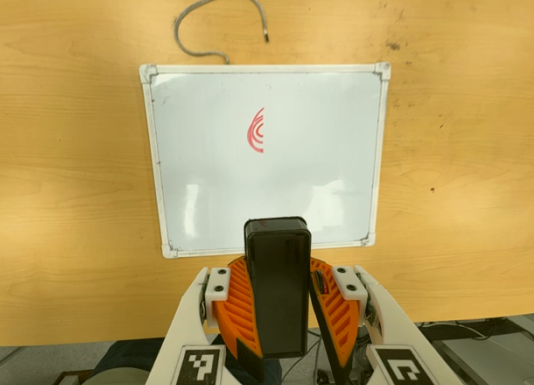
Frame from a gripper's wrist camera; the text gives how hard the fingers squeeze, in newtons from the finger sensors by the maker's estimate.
{"total": 10.9, "left": 11.2, "right": 10.6}